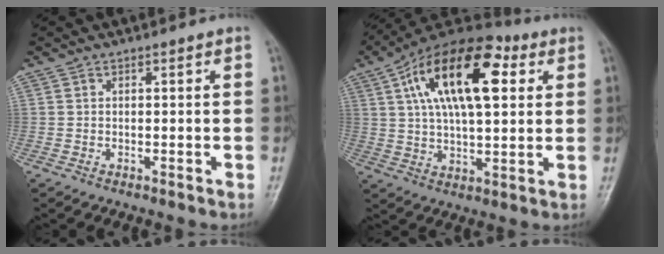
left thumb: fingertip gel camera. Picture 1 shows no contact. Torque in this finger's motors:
{"motor_torque": [0.78, 1.30, 2.06, -0.71, 0.57]}